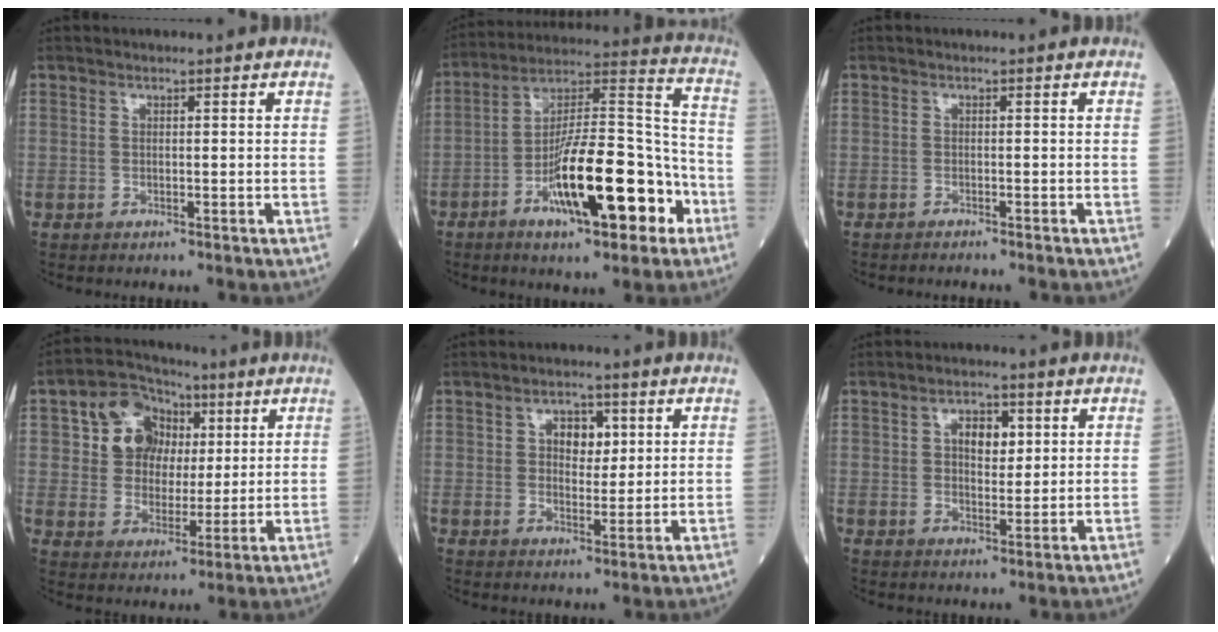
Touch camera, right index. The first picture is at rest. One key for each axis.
{"total": 19.2, "fx": -7.9, "fy": 4.6, "fz": 16.9, "tx": -0.292, "ty": 0.014, "tz": -0.119}
{"total": 2.6, "fx": -2.4, "fy": 0.1, "fz": 0.9, "tx": -0.014, "ty": -0.002, "tz": -0.030}
{"total": 9.7, "fx": 3.2, "fy": 8.1, "fz": 4.1, "tx": -0.076, "ty": 0.034, "tz": 0.062}
{"total": 4.5, "fx": 1.4, "fy": 2.8, "fz": 3.2, "tx": -0.047, "ty": 0.008, "tz": 0.023}
{"total": 4.5, "fx": 1.3, "fy": 2.4, "fz": 3.5, "tx": -0.054, "ty": 0.007, "tz": 0.022}